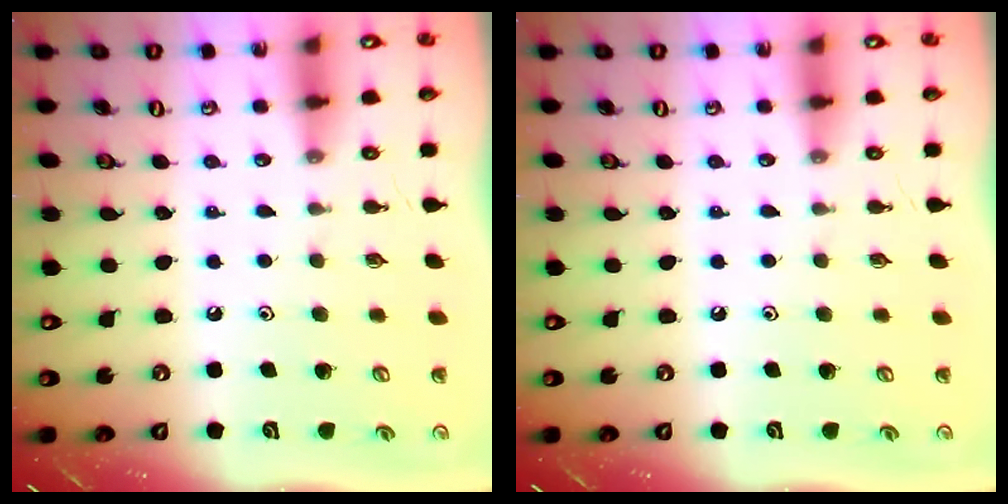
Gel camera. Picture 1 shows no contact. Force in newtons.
{"total": 0.0}